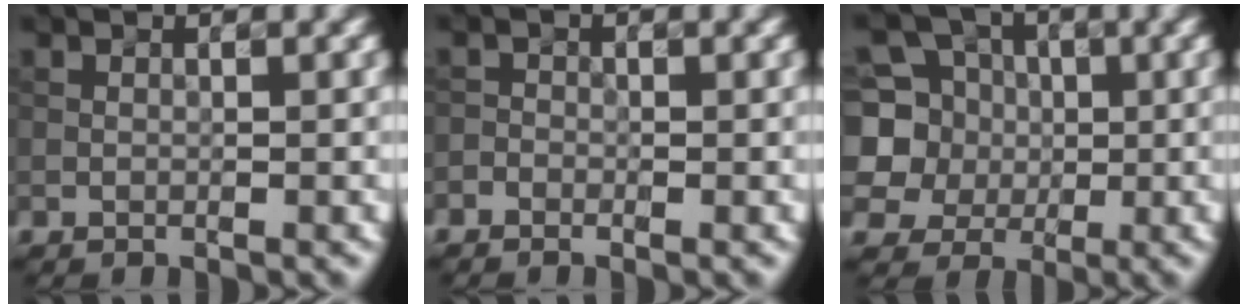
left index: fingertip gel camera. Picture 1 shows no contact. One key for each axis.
{"total": 1.1, "fx": -1.0, "fy": 0.5, "fz": 0.0, "tx": 0.009, "ty": -0.002, "tz": -0.016}
{"total": 7.3, "fx": 0.6, "fy": 6.6, "fz": 2.9, "tx": -0.064, "ty": 0.025, "tz": -0.011}